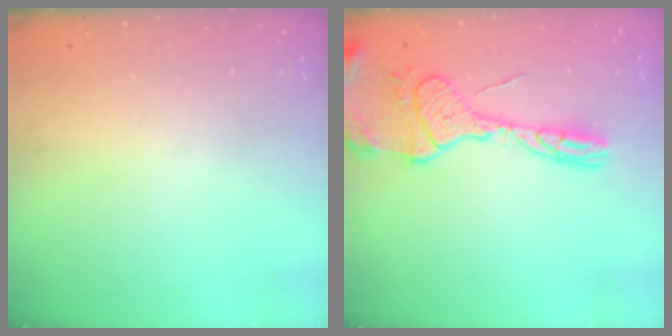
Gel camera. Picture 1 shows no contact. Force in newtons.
{"total": 15.3, "press": 15.2, "slide": 1.2}